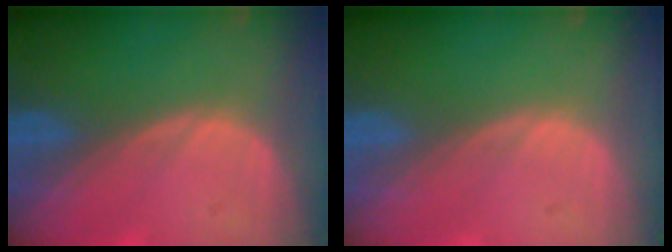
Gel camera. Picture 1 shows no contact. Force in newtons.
{"total": 0.0}